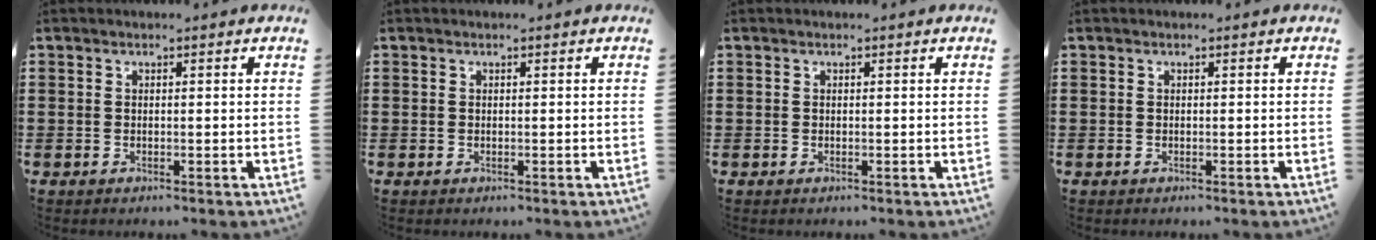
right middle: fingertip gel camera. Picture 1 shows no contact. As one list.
[{"total": 0.0}, {"total": 0.0}, {"total": 0.0}]